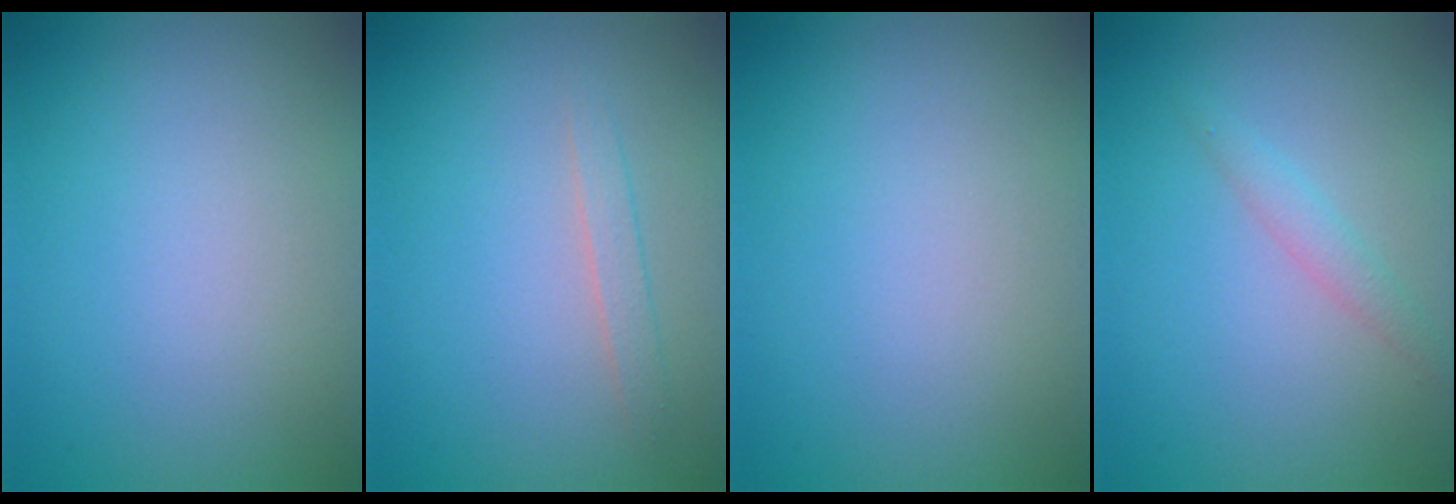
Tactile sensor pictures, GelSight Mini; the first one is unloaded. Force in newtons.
{"total": 1.3, "press": 1.3, "slide": 0.1}
{"total": 0.0}
{"total": 1.4, "press": 1.4, "slide": 0.0}